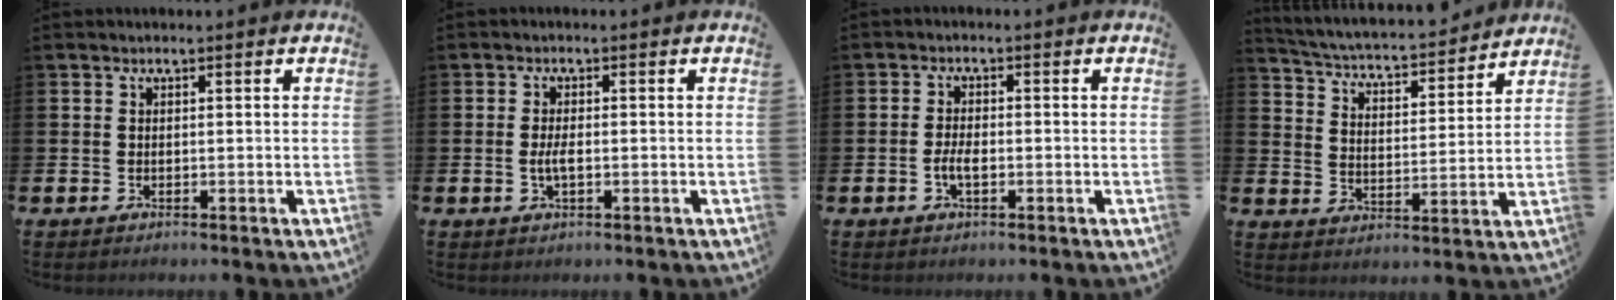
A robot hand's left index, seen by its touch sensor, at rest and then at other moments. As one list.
[{"total": 2.2, "force": [-0.4, 0.8, 2.0], "torque": [-0.036, -0.001, -0.008]}, {"total": 2.3, "force": [-0.7, 1.0, 1.9], "torque": [-0.035, 0.002, -0.015]}, {"total": 4.6, "force": [4.5, 0.6, 0.9], "torque": [-0.046, -0.043, 0.070]}]